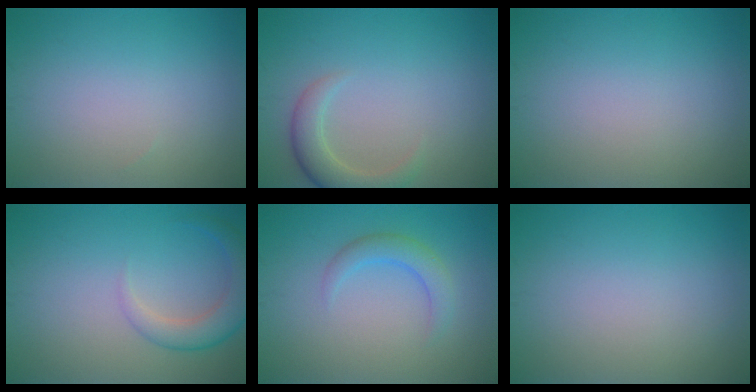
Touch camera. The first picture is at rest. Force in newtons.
{"total": 3.2, "press": 3.2, "slide": 0.3}
{"total": 0.0}
{"total": 3.5, "press": 3.5, "slide": 0.3}
{"total": 2.4, "press": 2.4, "slide": 0.1}
{"total": 0.0}